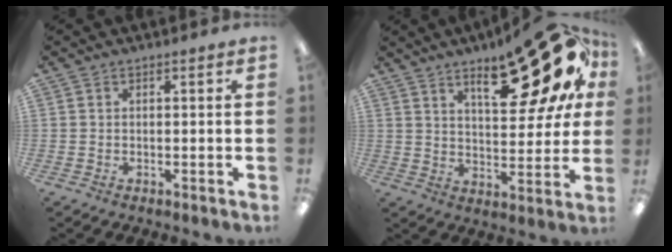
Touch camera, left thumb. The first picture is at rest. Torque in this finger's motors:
{"motor_torque": [2.50, 2.51, 1.06, -1.40, 0.11]}